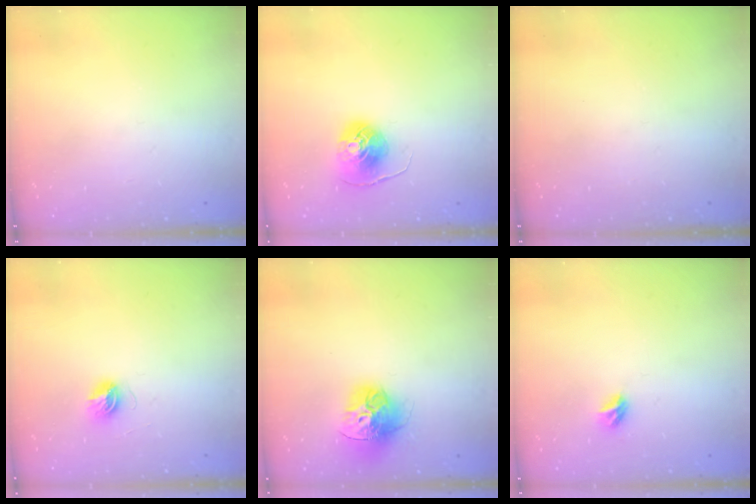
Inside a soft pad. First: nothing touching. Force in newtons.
{"total": 8.1, "press": 8.1, "slide": 0.4}
{"total": 0.0}
{"total": 5.6, "press": 5.6, "slide": 0.5}
{"total": 15.3, "press": 15.2, "slide": 1.7}
{"total": 5.8, "press": 5.8, "slide": 0.7}